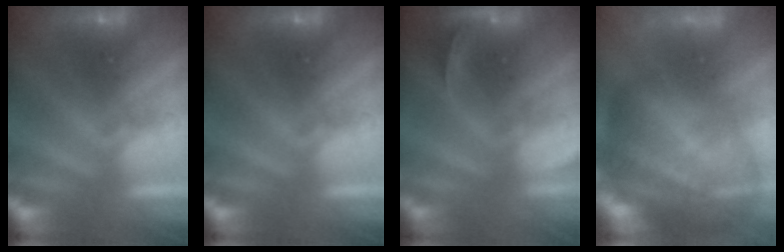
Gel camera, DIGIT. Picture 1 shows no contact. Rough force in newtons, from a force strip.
{"total": 0.0}
{"total": 2.6}
{"total": 7.6}